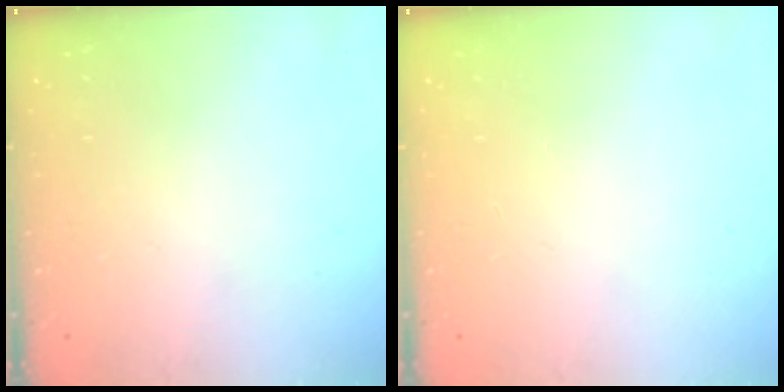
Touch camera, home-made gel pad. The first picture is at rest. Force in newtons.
{"total": 0.0}